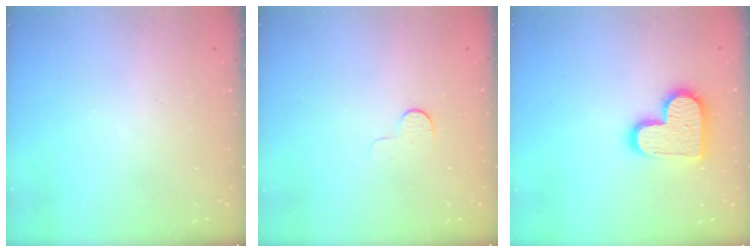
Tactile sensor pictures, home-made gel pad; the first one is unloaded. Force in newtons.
{"total": 4.2, "press": 4.1, "slide": 1.0}
{"total": 14.4, "press": 14.4, "slide": 1.0}